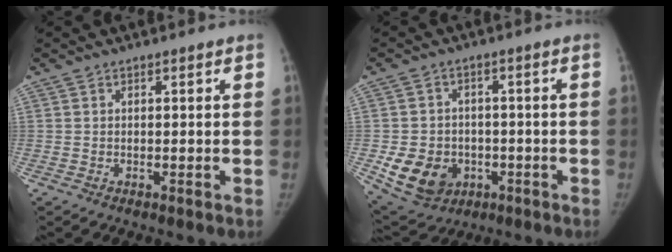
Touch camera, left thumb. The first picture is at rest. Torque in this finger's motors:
{"motor_torque": [0.63, 0.72, -0.04, 0.07, 0.25]}